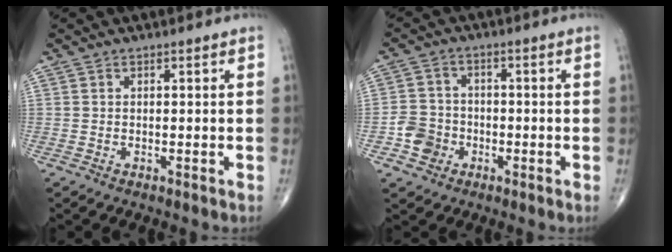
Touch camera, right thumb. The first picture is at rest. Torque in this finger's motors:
{"motor_torque": [0.57, 0.24, -0.03, -0.29, 0.00]}